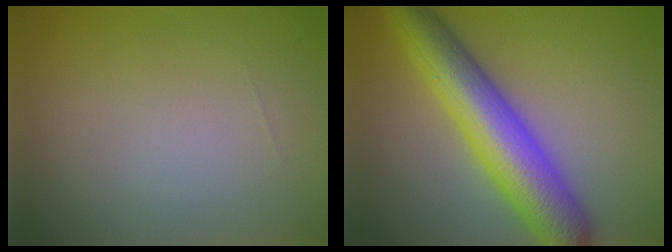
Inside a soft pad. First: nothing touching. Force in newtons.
{"total": 9.5, "press": 9.5, "slide": 0.2}